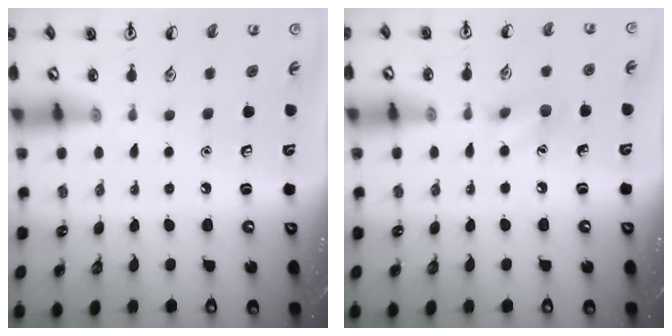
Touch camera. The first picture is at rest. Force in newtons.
{"total": 6.6, "press": 6.4, "slide": 1.5}